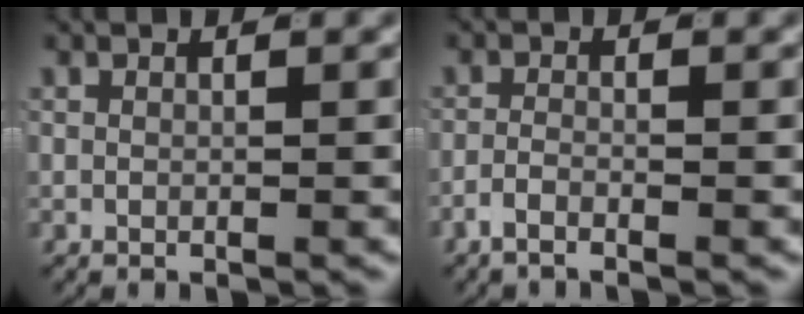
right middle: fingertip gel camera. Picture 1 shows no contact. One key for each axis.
{"total": 2.0, "fx": -1.7, "fy": 0.3, "fz": 1.0, "tx": -0.023, "ty": -0.002, "tz": -0.034}